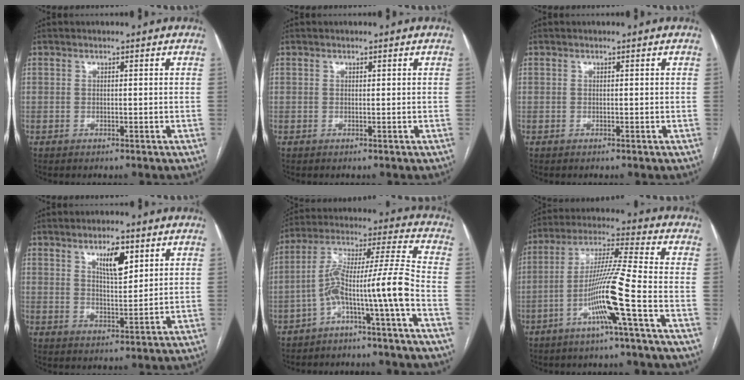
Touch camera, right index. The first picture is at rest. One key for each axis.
{"total": 0.0}
{"total": 0.0}
{"total": 5.8, "fx": 3.1, "fy": 1.7, "fz": 4.6, "tx": -0.079, "ty": -0.002, "tz": 0.055}
{"total": 10.4, "fx": -4.9, "fy": -1.1, "fz": 9.1, "tx": -0.164, "ty": 0.042, "tz": -0.086}
{"total": 11.2, "fx": -4.4, "fy": -1.8, "fz": 10.2, "tx": -0.195, "ty": 0.002, "tz": -0.087}